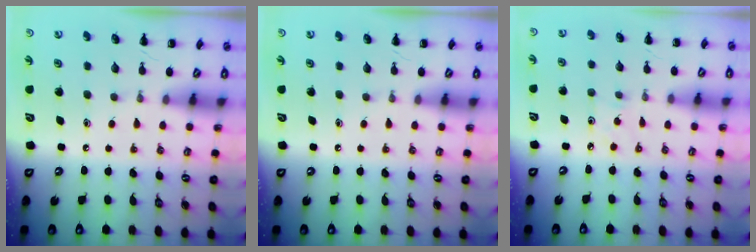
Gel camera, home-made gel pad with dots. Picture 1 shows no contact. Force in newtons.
{"total": 0.0}
{"total": 2.1, "press": 2.0, "slide": 0.7}